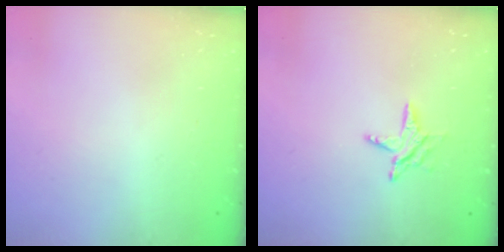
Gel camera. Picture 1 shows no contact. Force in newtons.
{"total": 5.8, "press": 5.7, "slide": 0.6}